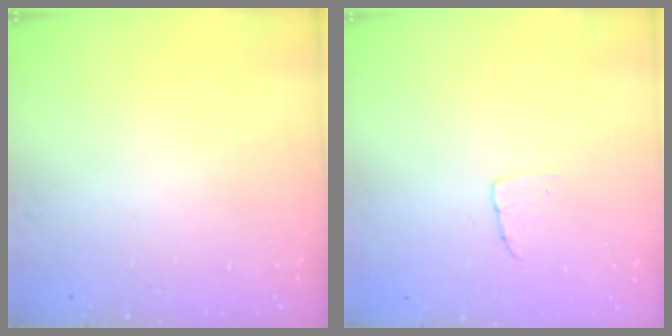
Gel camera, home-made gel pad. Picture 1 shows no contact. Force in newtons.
{"total": 2.9, "press": 2.9, "slide": 0.1}